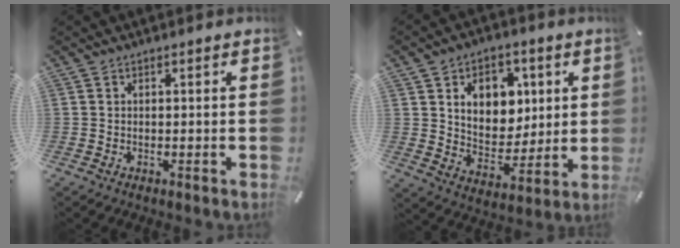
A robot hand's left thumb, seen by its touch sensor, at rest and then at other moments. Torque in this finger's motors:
{"motor_torque": [1.35, 1.36, 0.97, -0.96, 0.19]}